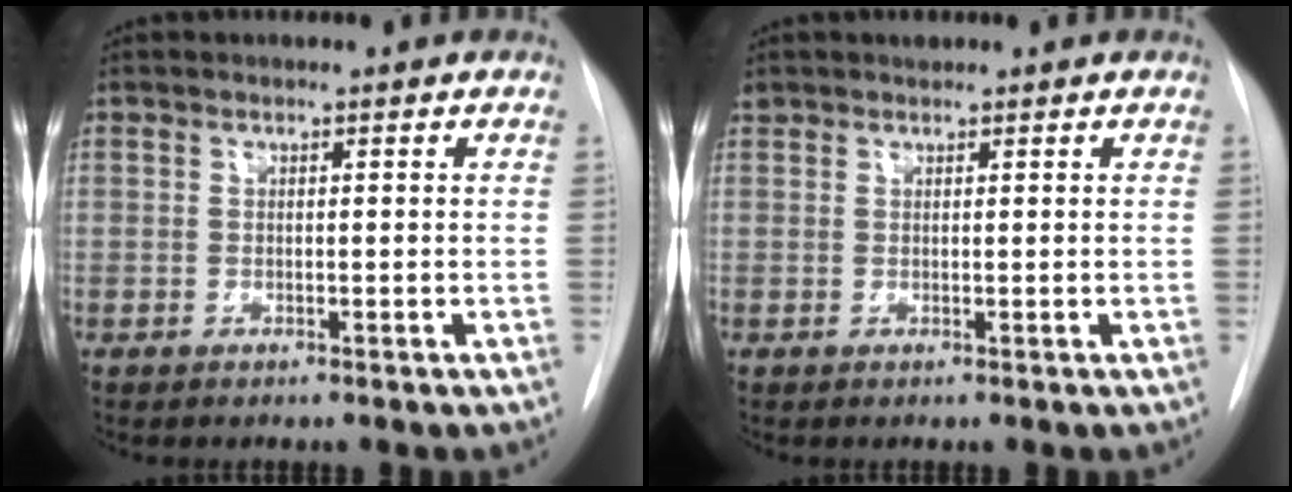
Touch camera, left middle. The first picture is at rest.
{"total": 1.1, "force": [1.0, 0.5, 0.1], "torque": [-0.008, 0.013, 0.018]}